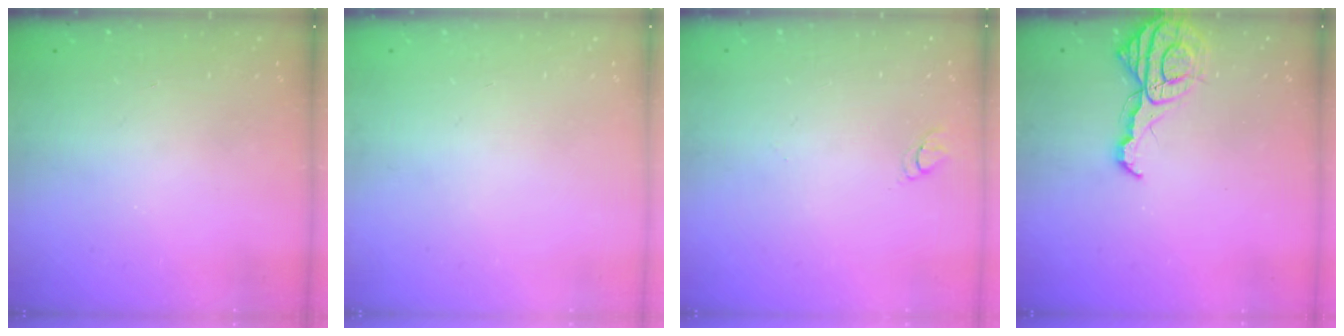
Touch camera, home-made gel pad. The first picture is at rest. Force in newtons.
{"total": 0.0}
{"total": 2.8, "press": 2.8, "slide": 0.3}
{"total": 11.6, "press": 11.5, "slide": 1.1}